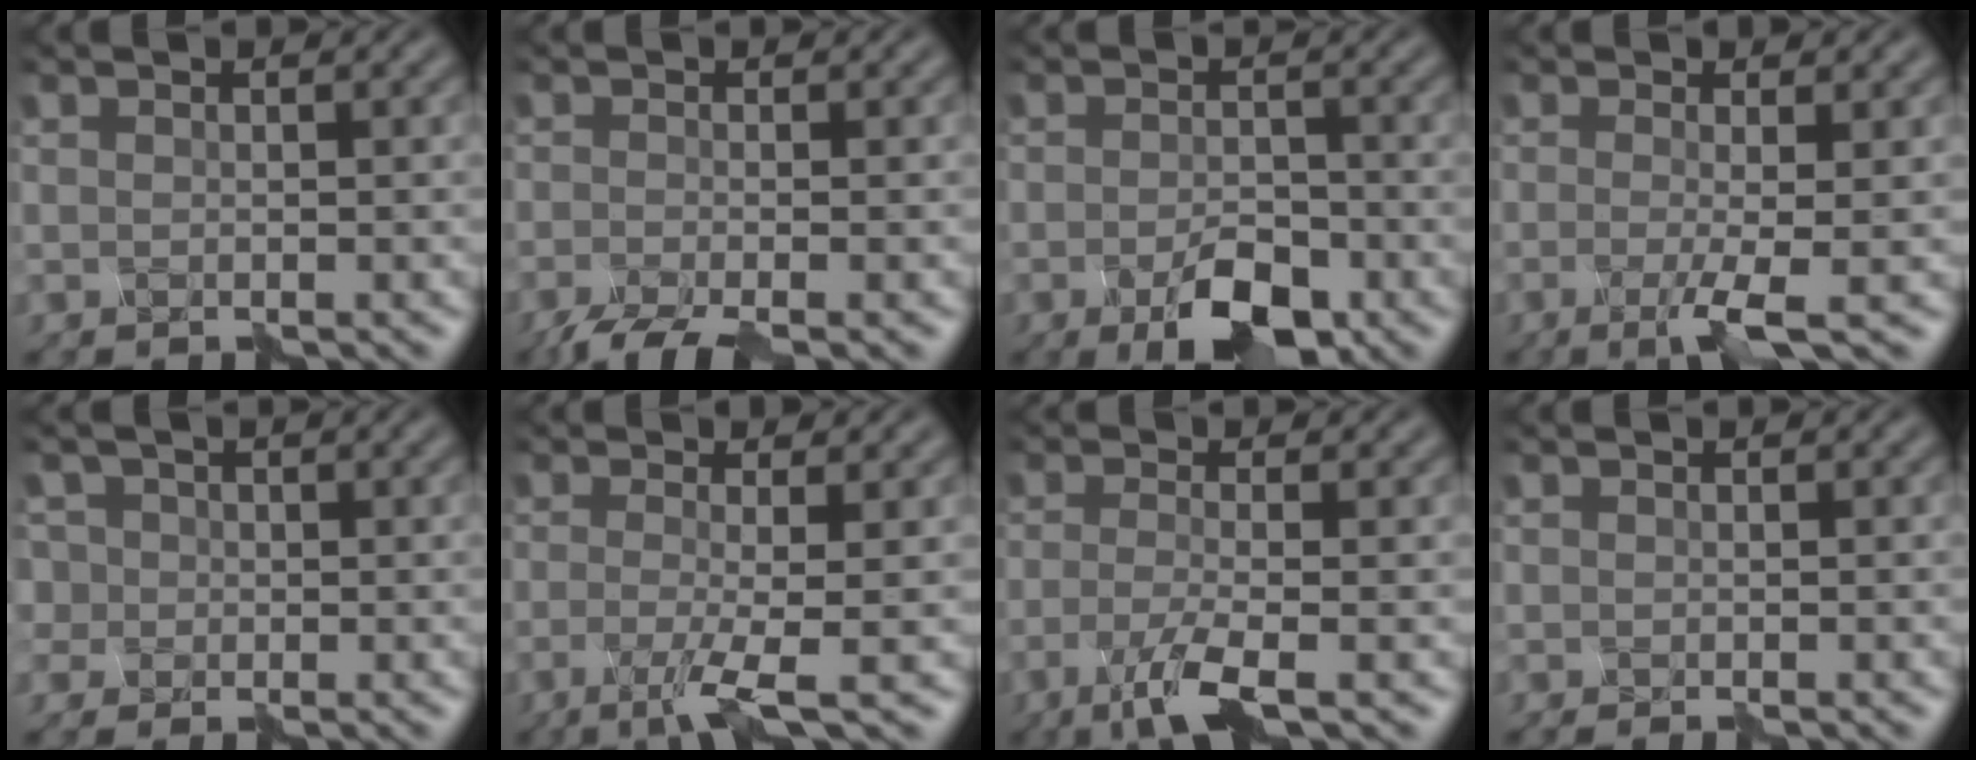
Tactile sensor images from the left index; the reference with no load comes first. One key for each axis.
{"total": 3.2, "fx": -2.6, "fy": 0.3, "fz": 1.7, "tx": -0.050, "ty": -0.004, "tz": -0.059}
{"total": 3.6, "fx": -2.3, "fy": 1.2, "fz": 2.5, "tx": -0.054, "ty": 0.001, "tz": -0.041}
{"total": 3.7, "fx": -1.4, "fy": 0.4, "fz": 3.4, "tx": -0.077, "ty": -0.003, "tz": -0.031}
{"total": 3.7, "fx": 0.8, "fy": 3.4, "fz": 1.1, "tx": -0.040, "ty": 0.029, "tz": -0.020}
{"total": 4.1, "fx": -1.7, "fy": 0.4, "fz": 3.7, "tx": -0.081, "ty": -0.005, "tz": -0.042}
{"total": 3.9, "fx": -2.3, "fy": 0.5, "fz": 3.2, "tx": -0.078, "ty": -0.002, "tz": -0.055}
{"total": 0.5, "fx": -0.4, "fy": 0.1, "fz": 0.4, "tx": -0.006, "ty": -0.003, "tz": -0.007}